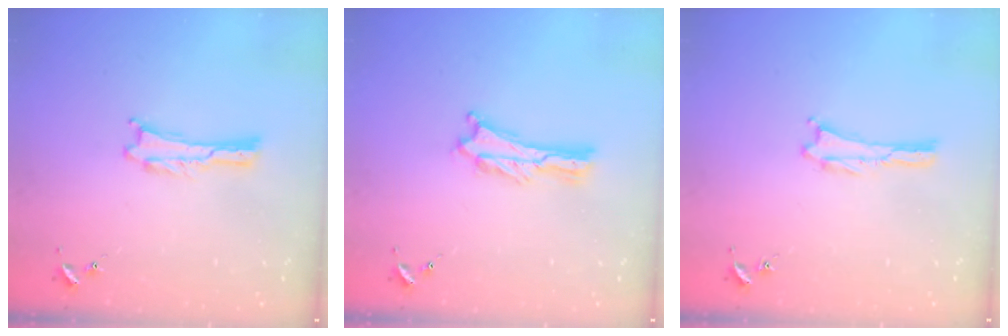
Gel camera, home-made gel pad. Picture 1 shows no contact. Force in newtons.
{"total": 1.3, "press": 1.3, "slide": 0.3}
{"total": 0.0}